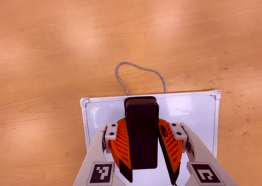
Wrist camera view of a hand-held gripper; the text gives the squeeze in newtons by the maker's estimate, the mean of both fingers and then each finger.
{"total": 9.9, "left": 10.1, "right": 9.6}